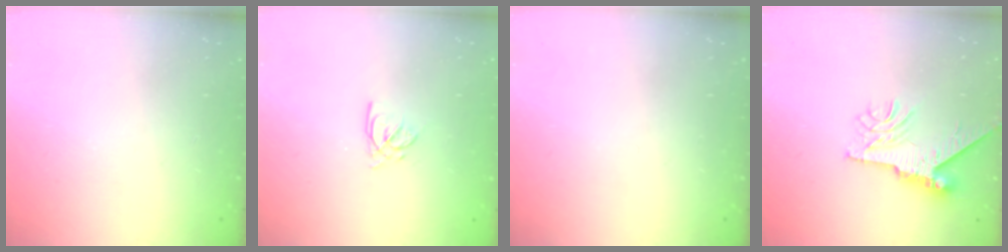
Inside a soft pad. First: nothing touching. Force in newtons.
{"total": 2.5, "press": 2.5, "slide": 0.3}
{"total": 0.0}
{"total": 11.5, "press": 11.4, "slide": 1.2}